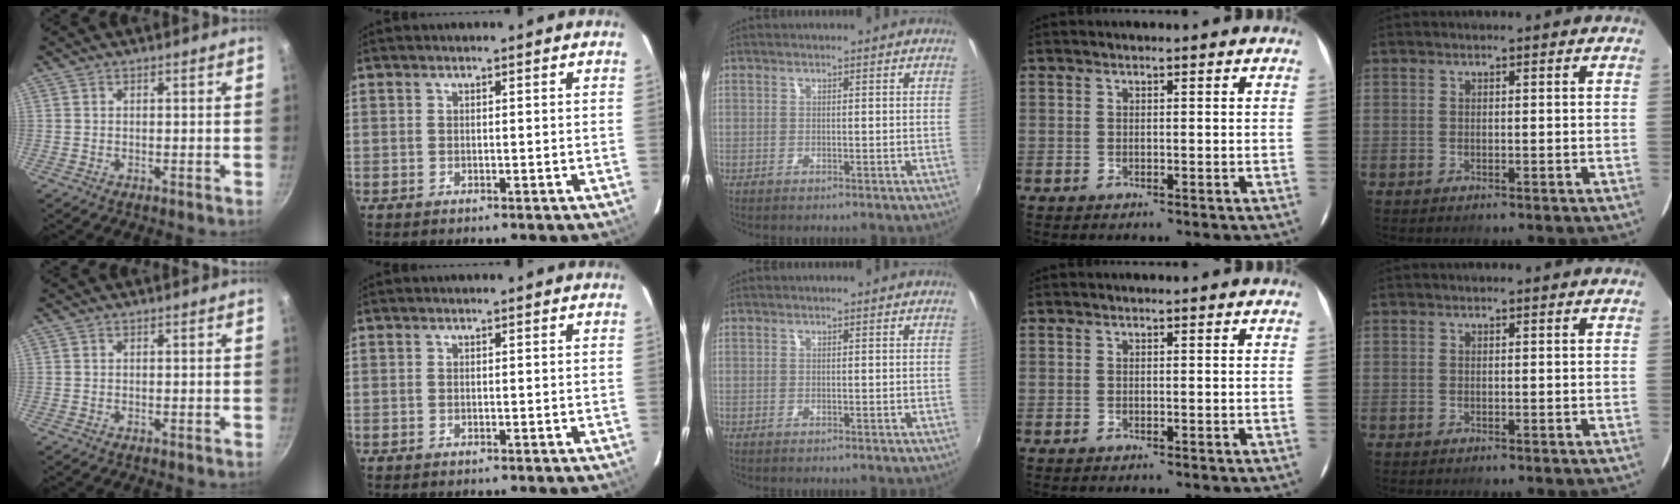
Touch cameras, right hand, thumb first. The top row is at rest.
{}